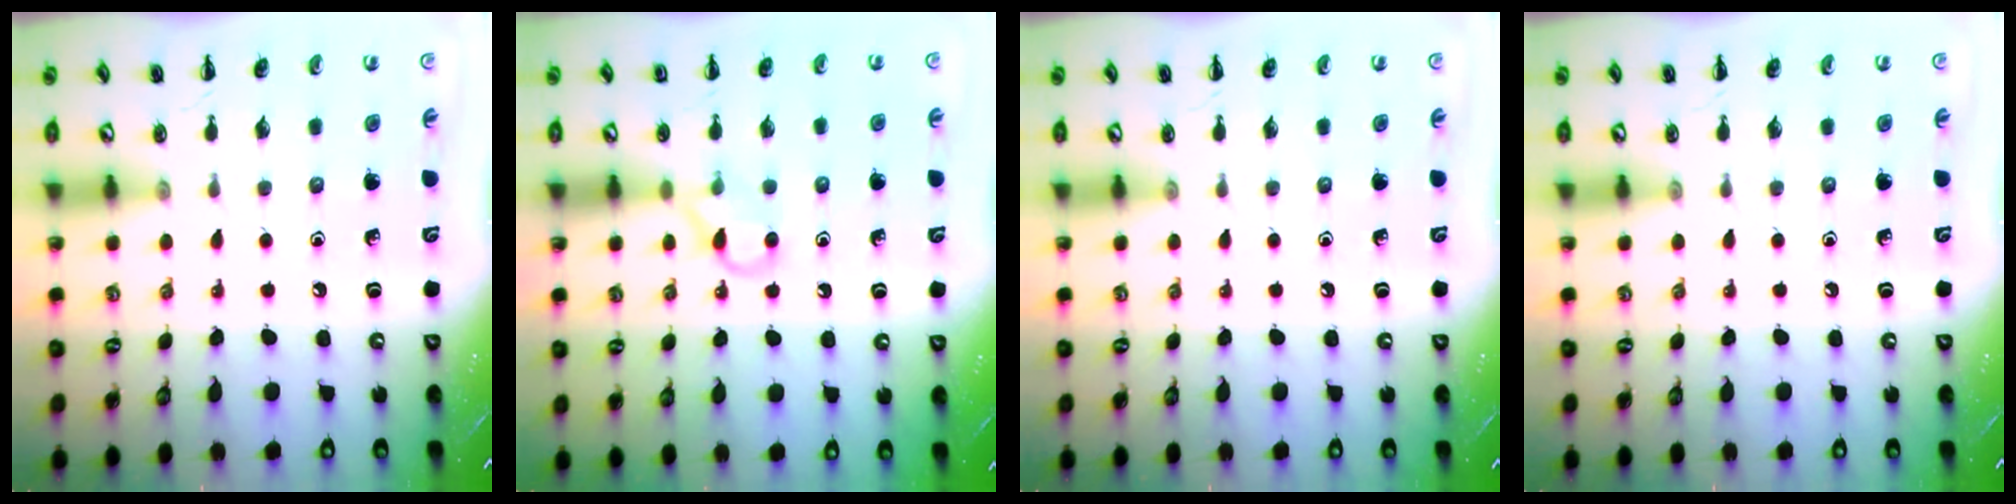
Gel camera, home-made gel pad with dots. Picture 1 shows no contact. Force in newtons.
{"total": 6.1, "press": 5.9, "slide": 1.7}
{"total": 0.0}
{"total": 0.0}